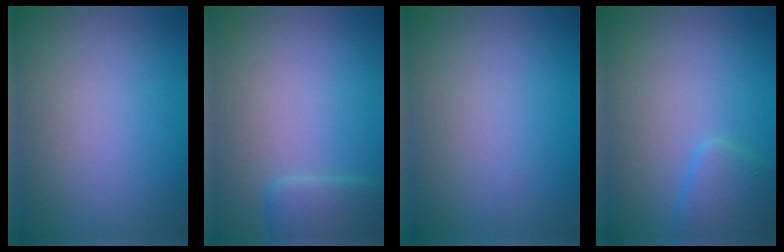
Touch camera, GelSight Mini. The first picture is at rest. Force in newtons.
{"total": 2.5, "press": 2.5, "slide": 0.2}
{"total": 0.0}
{"total": 2.6, "press": 2.6, "slide": 0.2}